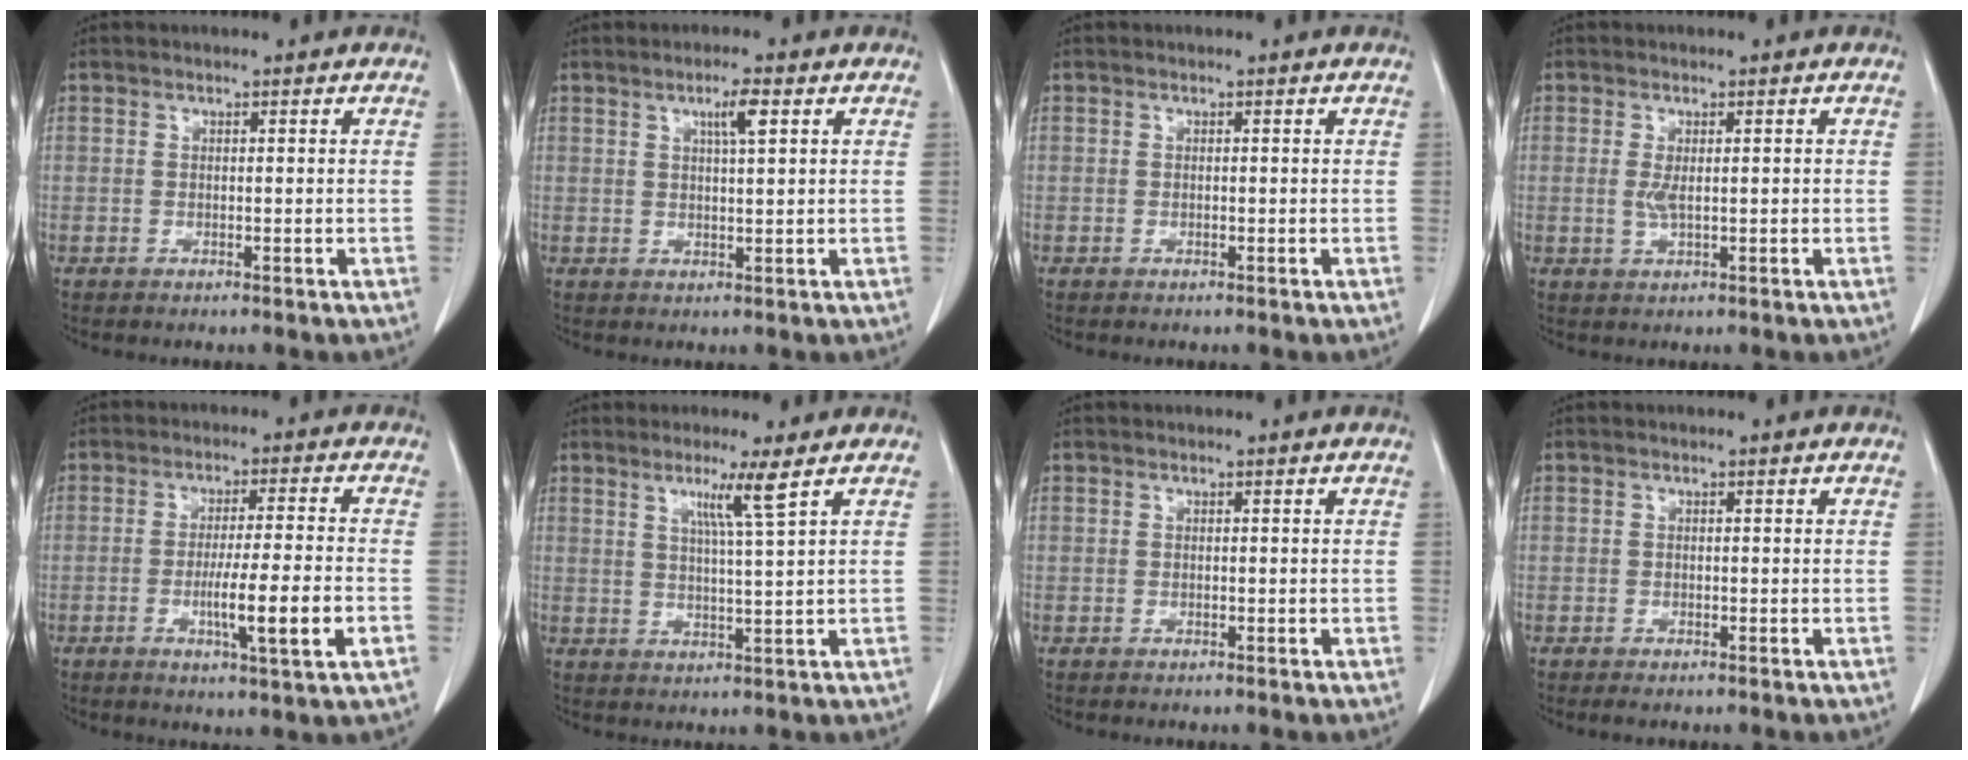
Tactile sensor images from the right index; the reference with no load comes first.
{"total": 3.3, "force": [1.5, 0.2, 2.9], "torque": [-0.051, 0.000, 0.025]}
{"total": 0.0}
{"total": 2.5, "force": [0.0, 0.8, 2.3], "torque": [-0.048, -0.002, 0.005]}
{"total": 9.2, "force": [-2.7, -0.3, 8.8], "torque": [-0.147, -0.014, -0.044]}
{"total": 4.8, "force": [2.6, -1.5, 3.8], "torque": [-0.070, -0.008, 0.049]}
{"total": 0.0}
{"total": 0.8, "force": [-0.6, 0.2, 0.5], "torque": [-0.009, -0.002, -0.006]}